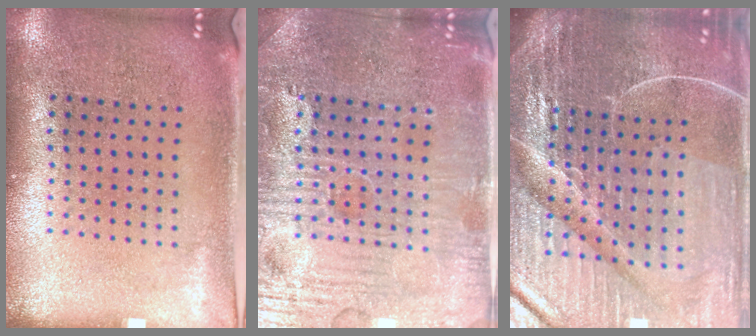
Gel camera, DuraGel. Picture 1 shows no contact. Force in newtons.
{"total": 5.0, "press": 4.9, "slide": 1.1}
{"total": 7.1, "press": 6.2, "slide": 3.5}